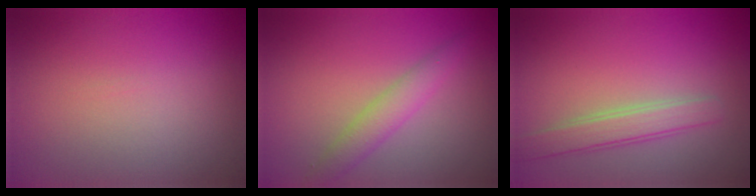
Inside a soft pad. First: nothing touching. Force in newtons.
{"total": 2.7, "press": 2.7, "slide": 0.2}
{"total": 2.6, "press": 2.6, "slide": 0.1}